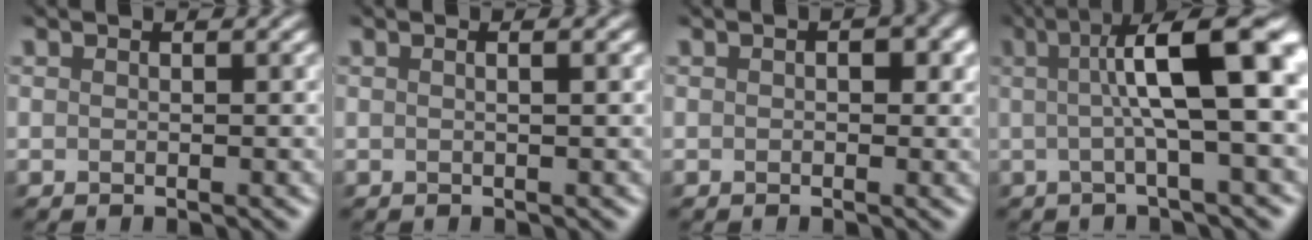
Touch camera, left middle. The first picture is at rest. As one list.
[{"total": 2.3, "force": [0.7, 1.2, 1.9], "torque": [-0.002, 0.007, -0.015]}, {"total": 2.3, "force": [0.5, 1.4, 1.7], "torque": [-0.007, 0.003, 0.005]}, {"total": 9.9, "force": [1.4, 2.0, 9.6], "torque": [-0.118, 0.015, 0.015]}]